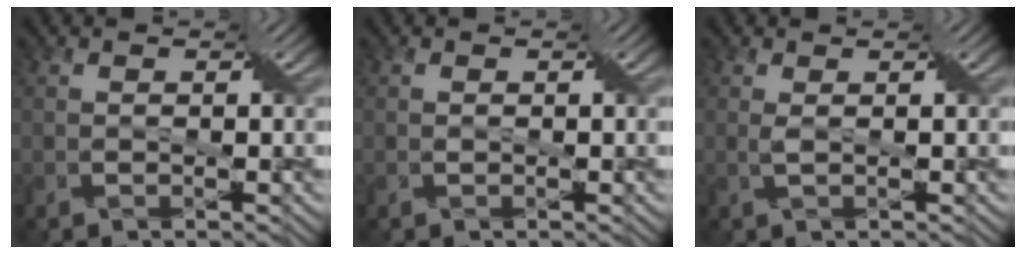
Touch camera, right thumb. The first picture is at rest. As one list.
[{"total": 0.0}, {"total": 1.5, "force": [0.4, 0.2, 1.5], "torque": [-0.032, 0.001, 0.011]}]